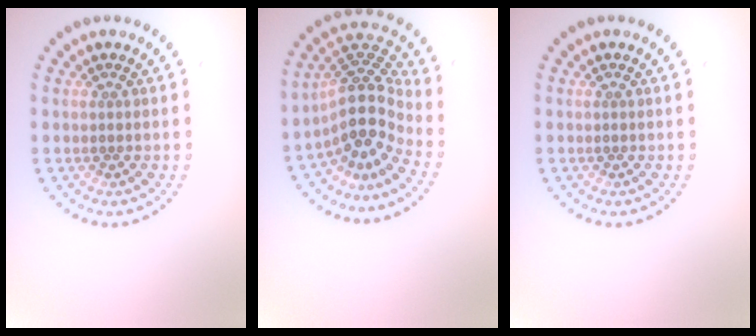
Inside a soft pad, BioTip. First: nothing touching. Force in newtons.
{"total": 5.0, "press": 3.6, "slide": 3.5}
{"total": 0.0}